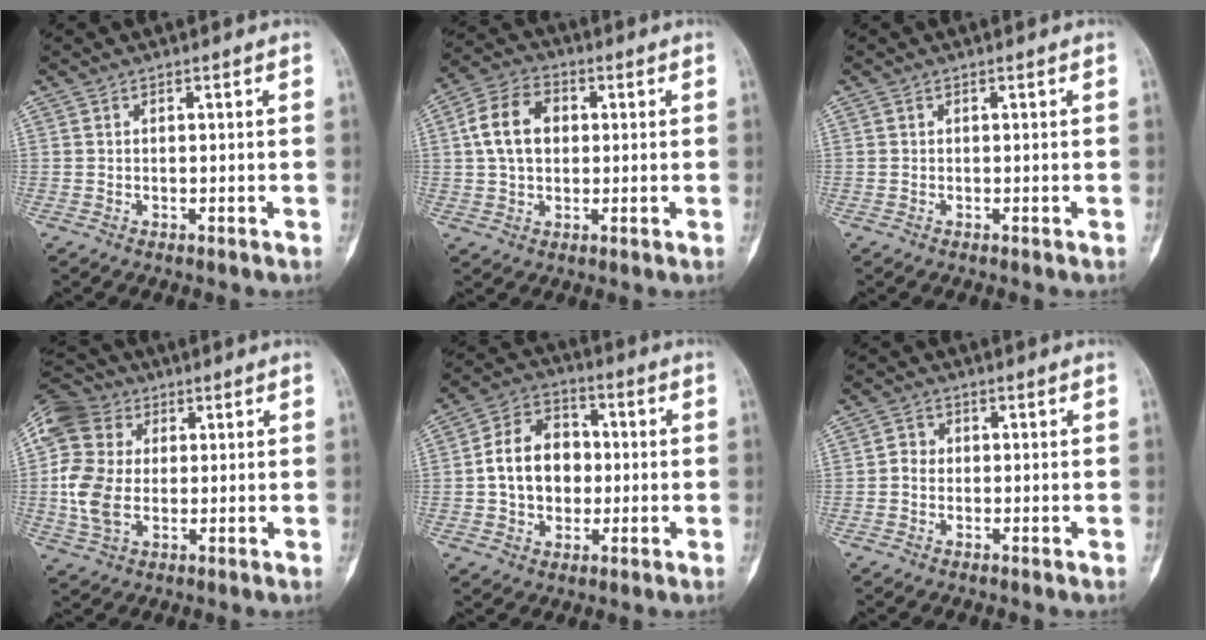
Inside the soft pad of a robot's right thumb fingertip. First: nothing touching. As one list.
[{"total": 10.1, "force": [1.6, 7.2, 7.0], "torque": [-0.115, 0.014, 0.021]}, {"total": 0.0}, {"total": 12.6, "force": [1.0, 9.8, 8.0], "torque": [-0.157, 0.006, 0.011]}, {"total": 12.6, "force": [-0.2, 9.7, 8.1], "torque": [-0.103, 0.024, -0.009]}, {"total": 2.3, "force": [-0.1, 2.1, 1.0], "torque": [-0.002, 0.006, -0.009]}]